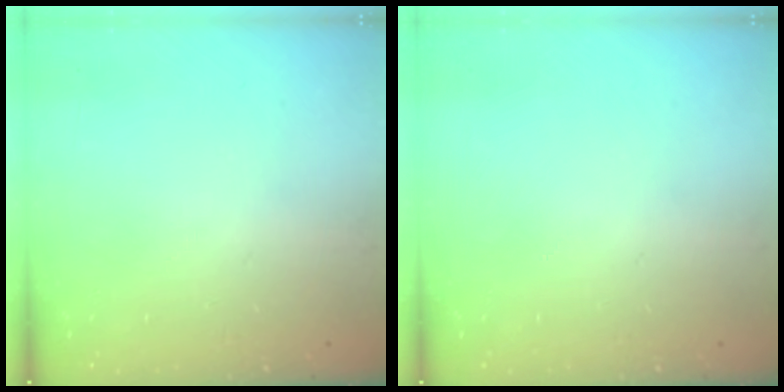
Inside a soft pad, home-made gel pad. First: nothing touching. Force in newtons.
{"total": 0.0}